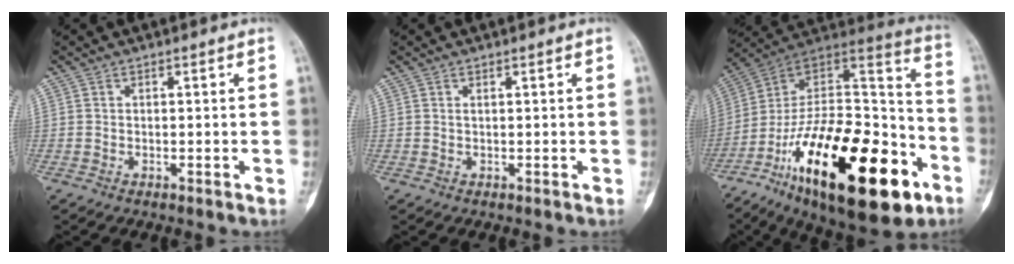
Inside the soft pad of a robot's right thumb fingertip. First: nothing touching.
{"total": 0.0}
{"total": 37.4, "force": [-16.4, 15.8, 29.6], "torque": [-0.458, 0.067, -0.259]}